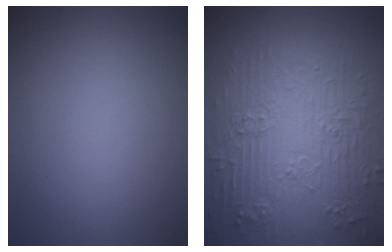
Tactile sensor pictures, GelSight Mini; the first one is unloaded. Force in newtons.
{"total": 9.4, "press": 6.8, "slide": 6.5}